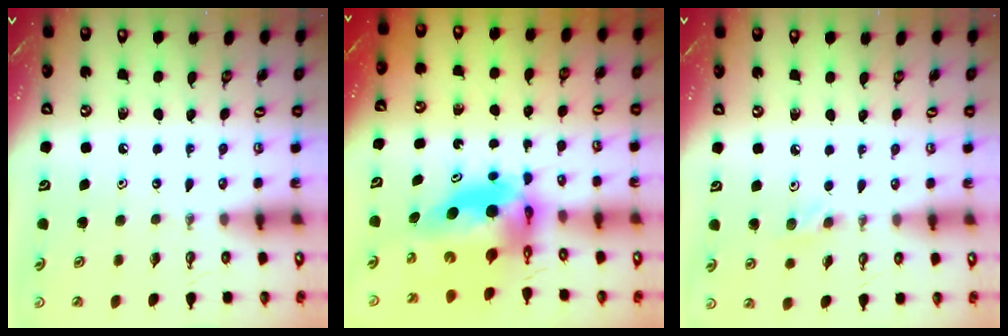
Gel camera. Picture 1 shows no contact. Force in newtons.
{"total": 8.9, "press": 8.9, "slide": 1.0}
{"total": 5.2, "press": 5.1, "slide": 0.7}